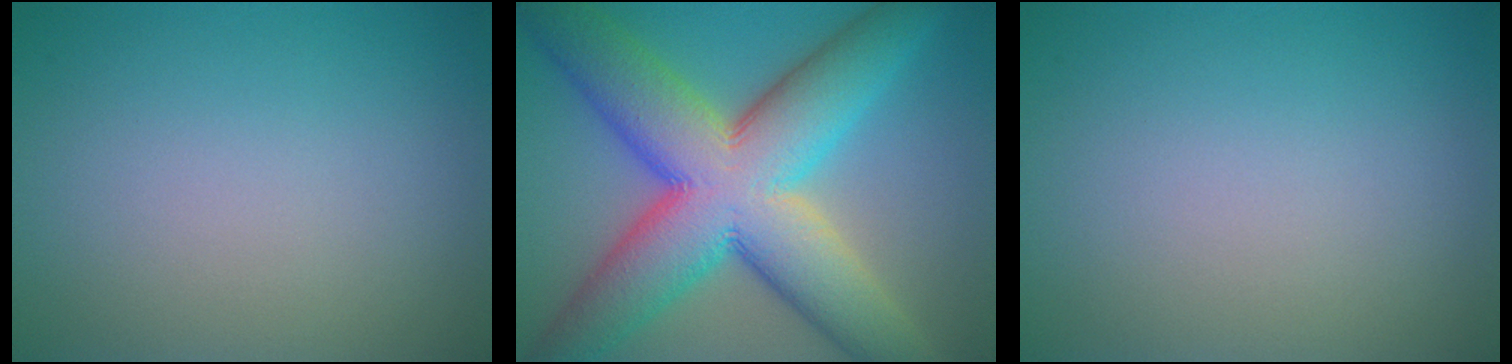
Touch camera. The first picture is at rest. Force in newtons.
{"total": 14.6, "press": 14.6, "slide": 0.3}
{"total": 0.0}